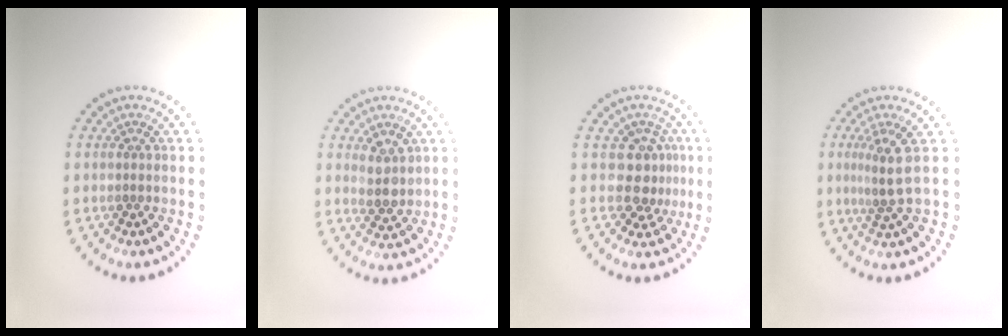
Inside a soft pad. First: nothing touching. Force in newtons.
{"total": 2.2, "press": 2.0, "slide": 0.8}
{"total": 2.9, "press": 2.3, "slide": 1.9}
{"total": 2.8, "press": 2.0, "slide": 2.0}